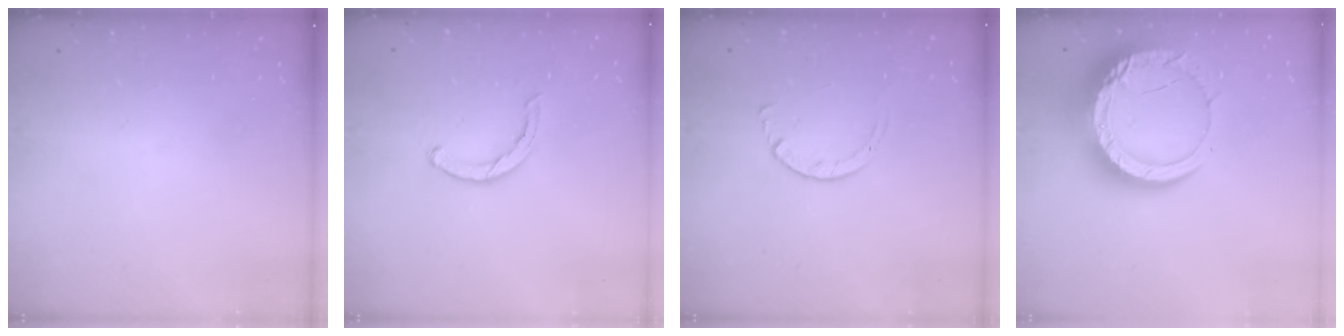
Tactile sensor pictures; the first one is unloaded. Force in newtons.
{"total": 2.5, "press": 2.5, "slide": 0.4}
{"total": 2.7, "press": 2.7, "slide": 0.3}
{"total": 17.1, "press": 17.0, "slide": 1.6}